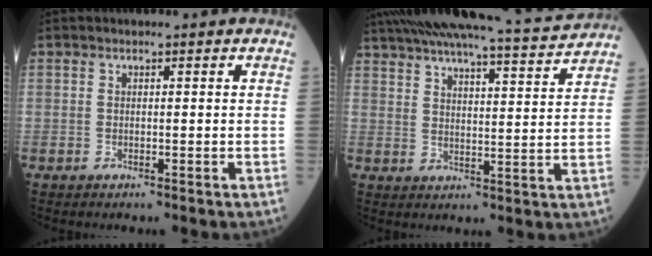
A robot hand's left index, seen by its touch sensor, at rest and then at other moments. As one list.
[{"total": 17.8, "force": [16.4, -0.2, 7.1], "torque": [-0.121, -0.013, 0.230]}]